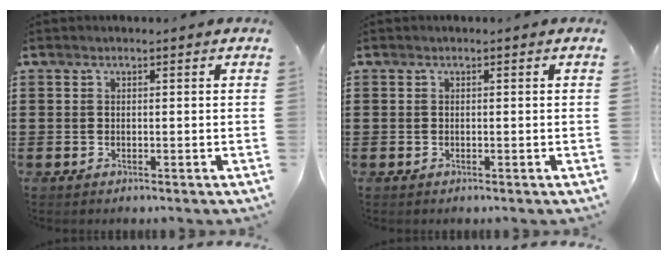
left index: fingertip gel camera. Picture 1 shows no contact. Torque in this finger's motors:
{"motor_torque": [0.00, 0.00, 0.00, 0.00]}